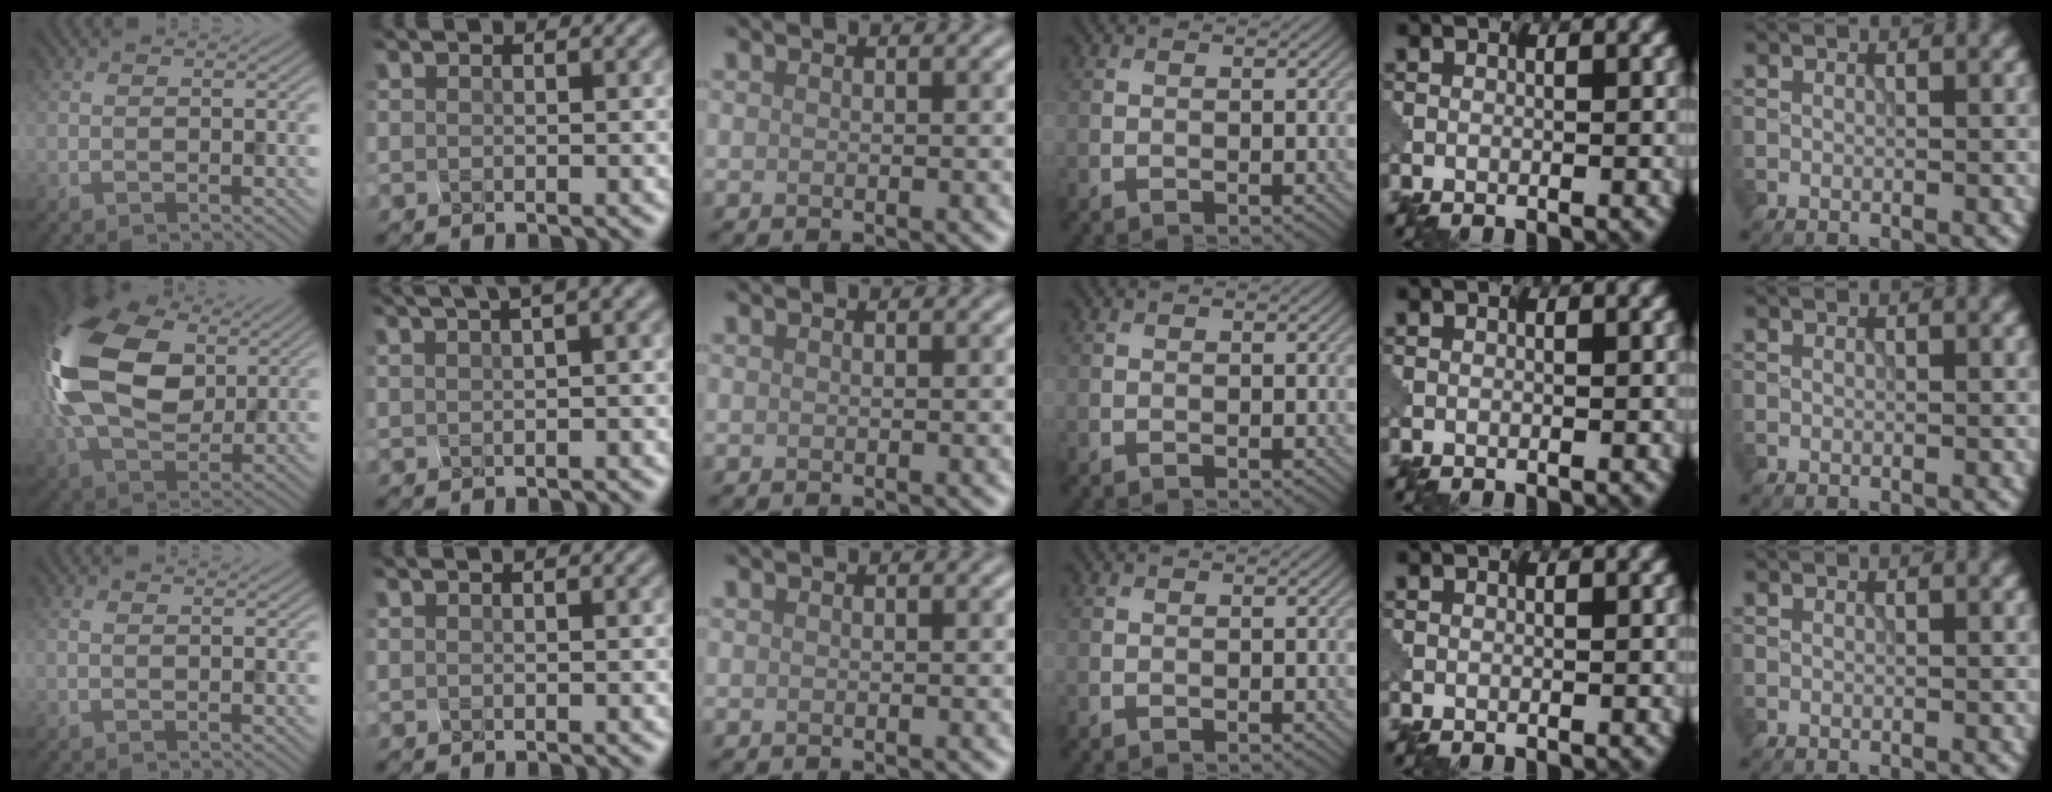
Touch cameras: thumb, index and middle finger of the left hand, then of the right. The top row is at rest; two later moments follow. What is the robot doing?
{"motion": "squeeze", "object": "clothespin"}